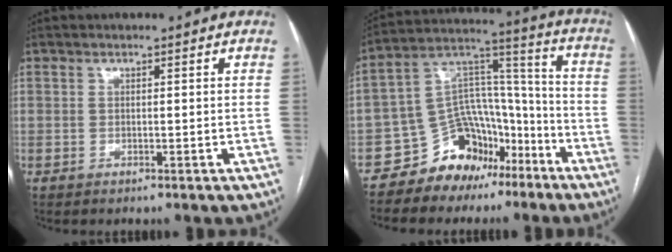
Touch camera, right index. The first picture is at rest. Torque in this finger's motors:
{"motor_torque": [0.23, -0.18, -0.27, -0.09]}